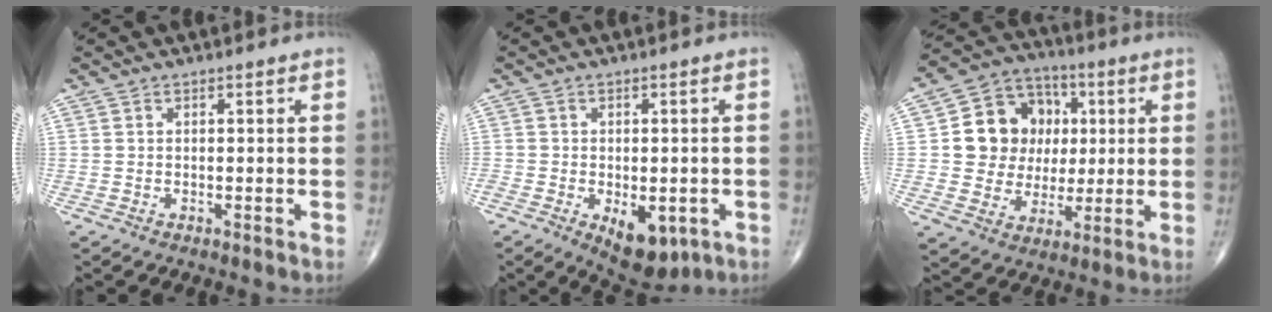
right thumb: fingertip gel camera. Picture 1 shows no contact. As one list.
[{"total": 9.6, "force": [-3.9, 5.2, 7.1], "torque": [-0.085, 0.003, -0.046]}, {"total": 14.7, "force": [2.1, 12.9, 6.6], "torque": [-0.062, 0.014, 0.040]}]